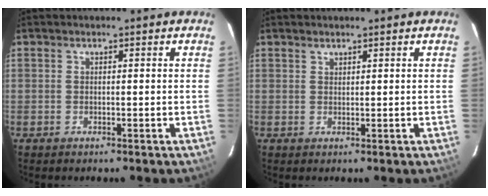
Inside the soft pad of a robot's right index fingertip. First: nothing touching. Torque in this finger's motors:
{"motor_torque": [-0.12, 0.01, -0.03, 0.00]}